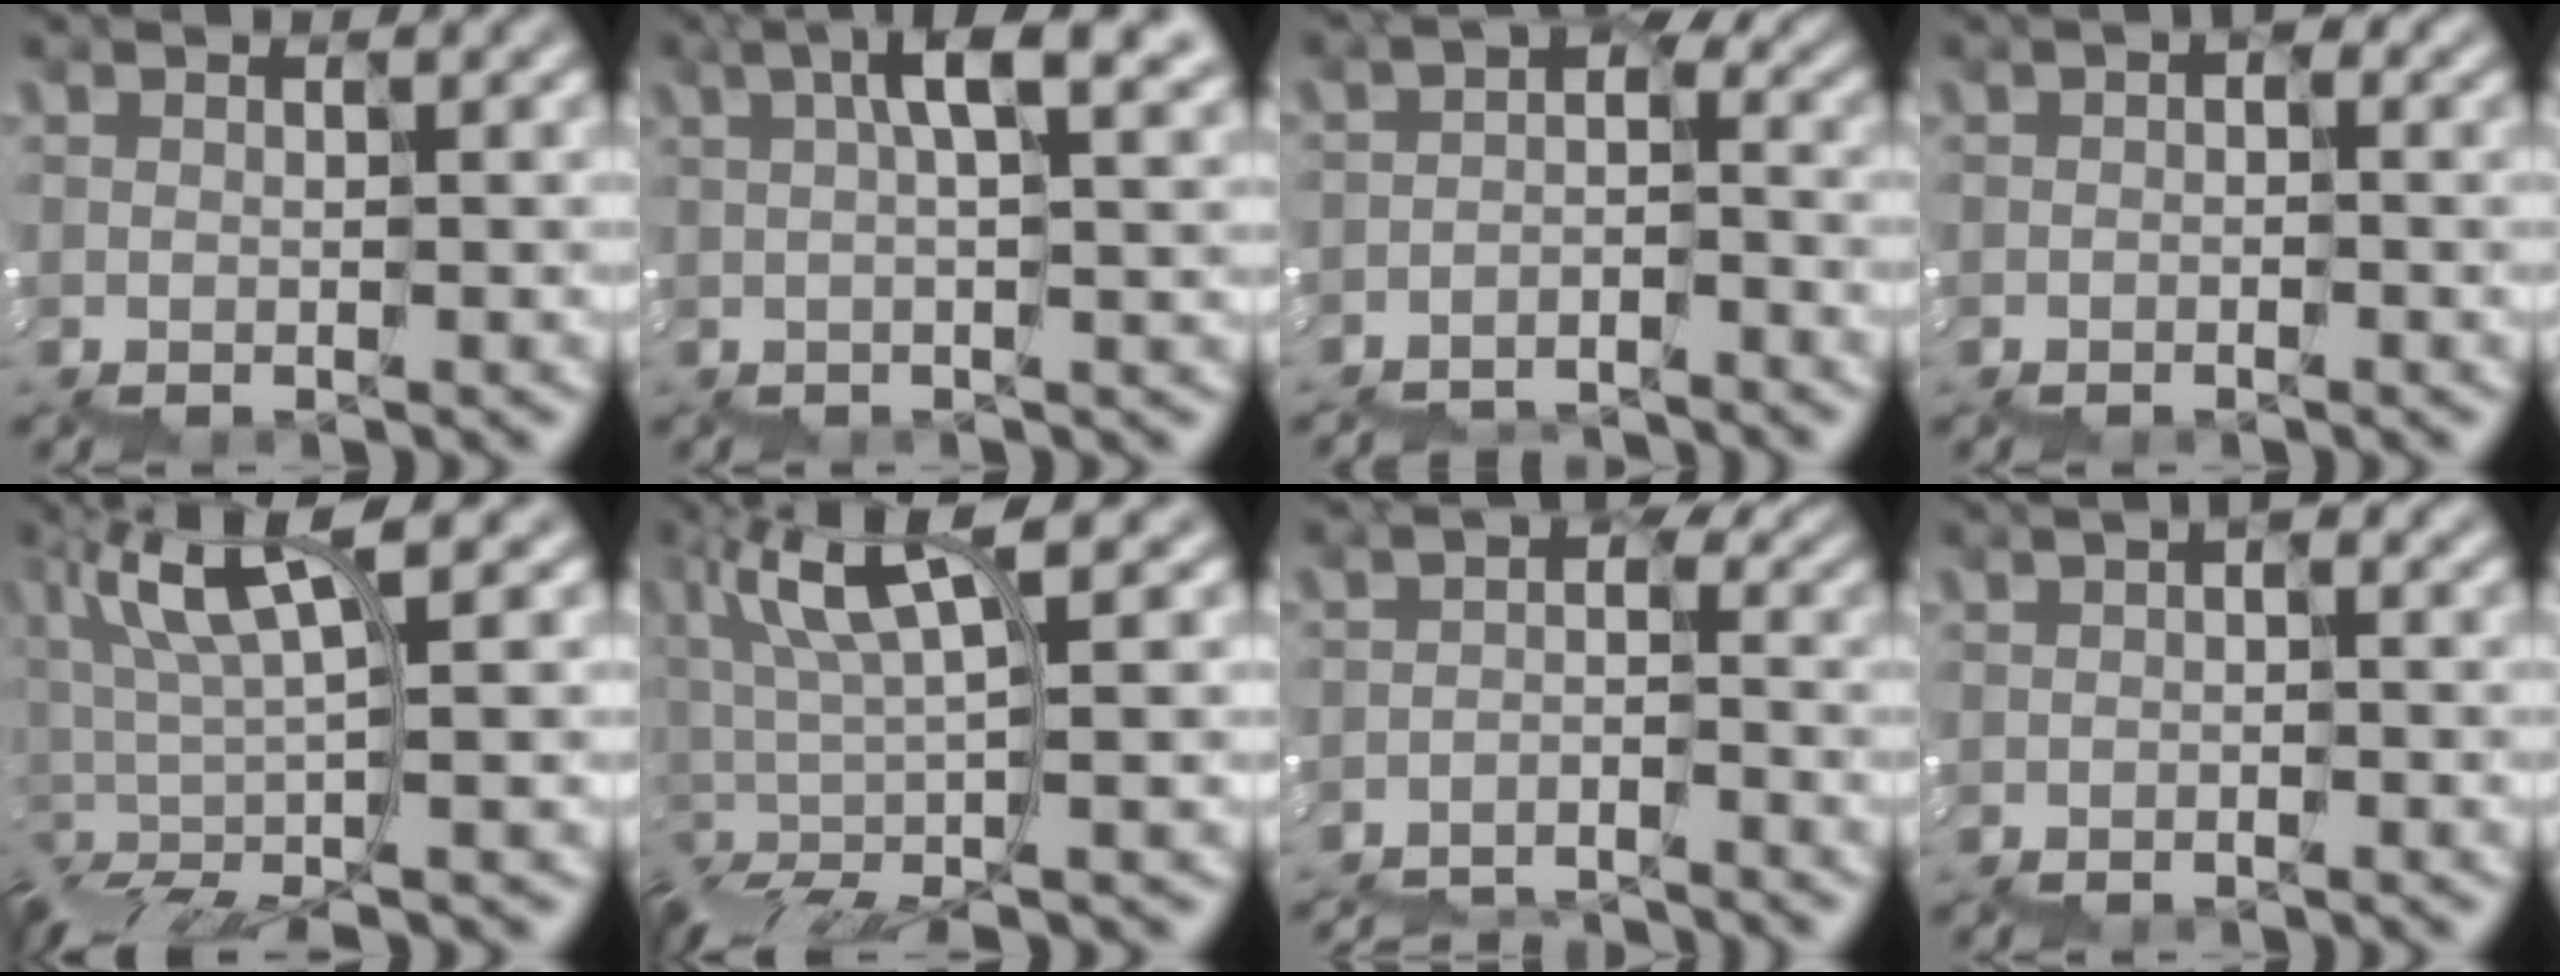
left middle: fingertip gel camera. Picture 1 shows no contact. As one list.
[{"total": 6.2, "force": [2.4, 1.9, 5.4], "torque": [-0.079, 0.016, 0.040]}, {"total": 4.2, "force": [-3.7, 1.5, 1.3], "torque": [-0.040, -0.009, -0.059]}, {"total": 0.8, "force": [-0.2, 0.5, 0.7], "torque": [-0.014, -0.001, -0.001]}, {"total": 5.5, "force": [1.2, 1.0, 5.3], "torque": [-0.117, 0.011, 0.019]}, {"total": 6.0, "force": [1.0, 1.2, 5.8], "torque": [-0.125, 0.014, 0.012]}, {"total": 4.5, "force": [-4.1, 1.3, 1.3], "torque": [-0.034, -0.010, -0.062]}, {"total": 0.9, "force": [-0.2, 0.3, 0.8], "torque": [-0.014, 0.000, 0.000]}]